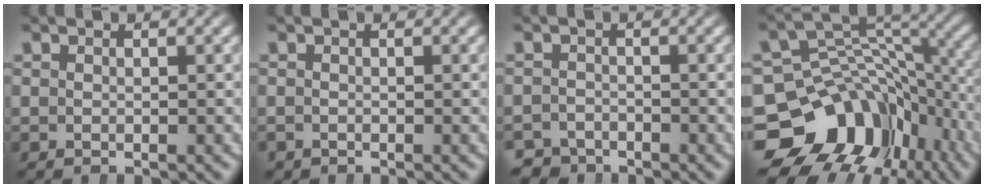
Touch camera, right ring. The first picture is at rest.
{"total": 0.5, "force": [-0.4, 0.1, -0.3], "torque": [0.002, -0.010, -0.003]}
{"total": 2.7, "force": [-2.5, 0.8, -0.5], "torque": [0.009, -0.019, -0.043]}
{"total": 16.9, "force": [-5.4, 12.9, 9.5], "torque": [-0.155, -0.048, -0.076]}